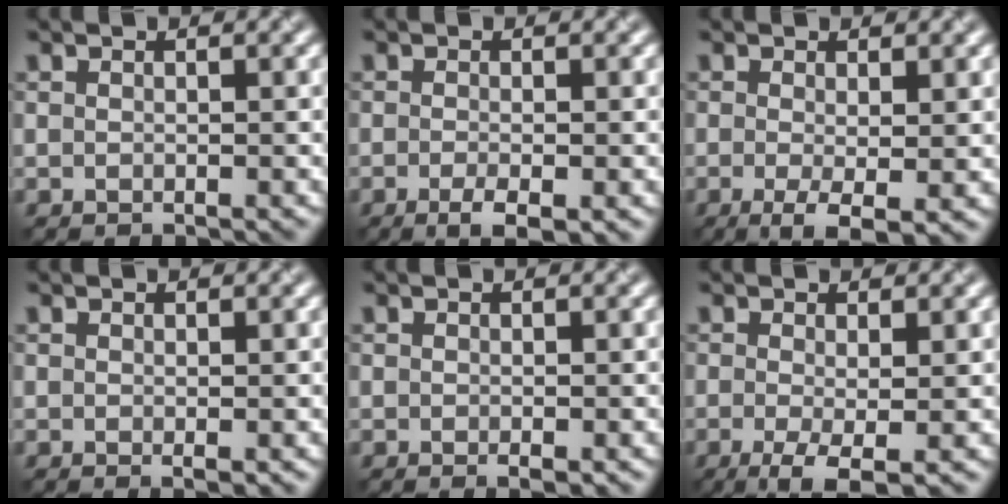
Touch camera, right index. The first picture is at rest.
{"total": 2.4, "force": [-1.0, 0.5, 2.1], "torque": [-0.038, -0.007, -0.019]}
{"total": 3.5, "force": [-0.7, 0.8, 3.3], "torque": [-0.063, -0.013, -0.013]}
{"total": 0.5, "force": [0.0, 0.1, 0.5], "torque": [-0.007, -0.002, -0.001]}
{"total": 0.7, "force": [-0.3, 0.2, 0.7], "torque": [-0.012, -0.002, -0.002]}
{"total": 3.7, "force": [-1.1, 0.9, 3.4], "torque": [-0.069, -0.009, -0.021]}